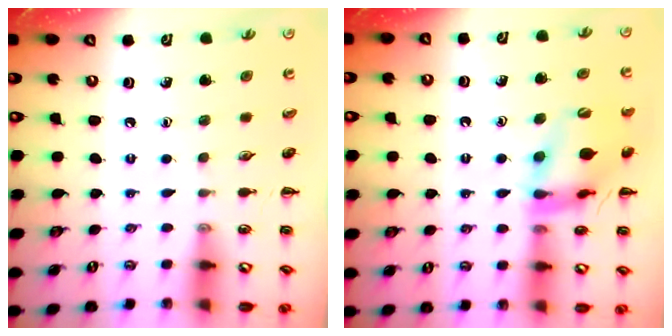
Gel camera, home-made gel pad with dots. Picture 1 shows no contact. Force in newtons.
{"total": 16.3, "press": 16.1, "slide": 2.8}